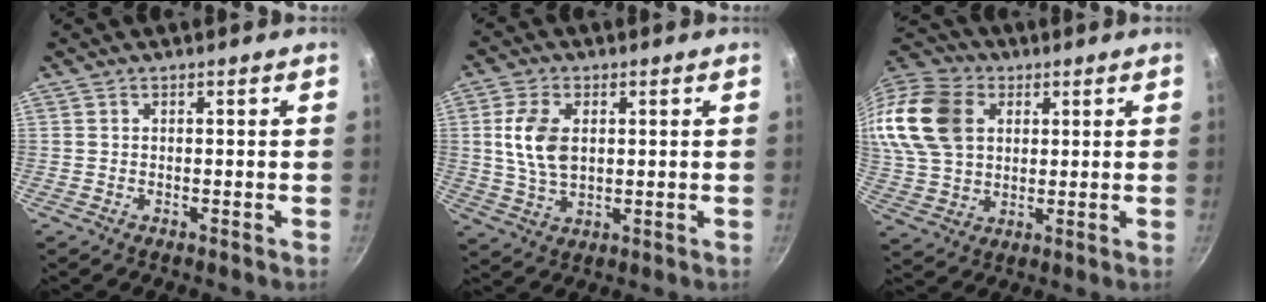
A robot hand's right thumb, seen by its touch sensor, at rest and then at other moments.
{"total": 9.0, "force": [1.6, 5.5, 6.9], "torque": [-0.125, -0.005, 0.032]}
{"total": 21.1, "force": [6.0, 15.5, 12.9], "torque": [-0.271, 0.017, 0.113]}